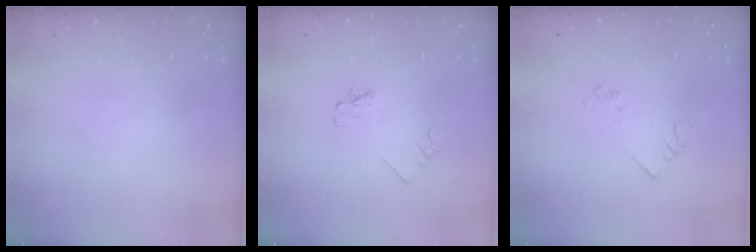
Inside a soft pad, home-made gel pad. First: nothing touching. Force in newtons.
{"total": 2.2, "press": 2.2, "slide": 0.3}
{"total": 2.2, "press": 2.2, "slide": 0.3}